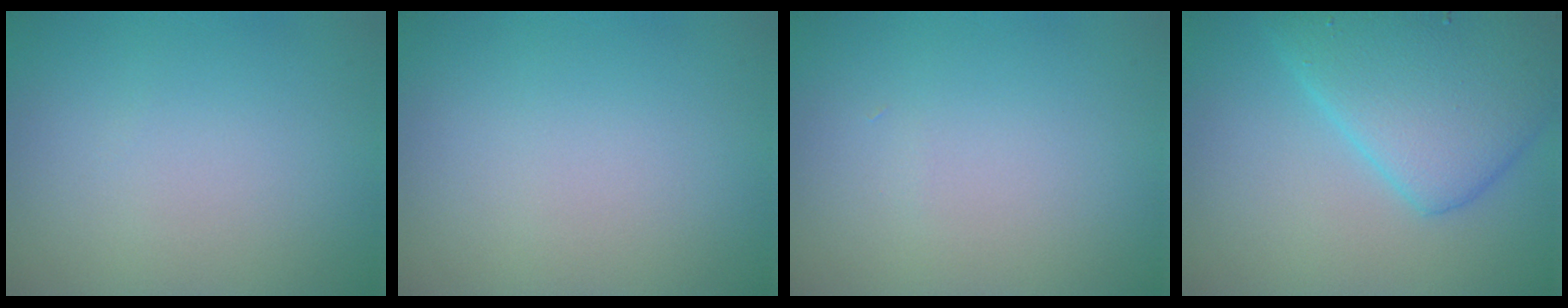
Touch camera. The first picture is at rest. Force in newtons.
{"total": 0.0}
{"total": 0.0}
{"total": 7.1, "press": 7.1, "slide": 0.1}